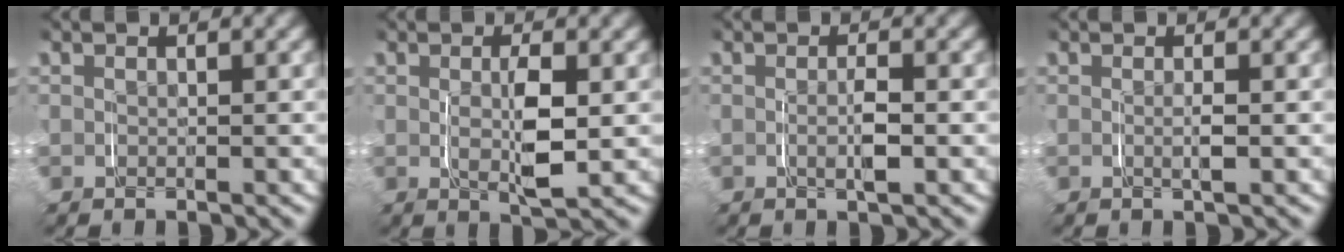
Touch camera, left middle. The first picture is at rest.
{"total": 1.4, "force": [0.2, -0.2, 1.4], "torque": [-0.024, -0.008, 0.008]}
{"total": 0.6, "force": [-0.4, -0.3, 0.4], "torque": [-0.008, -0.002, -0.005]}
{"total": 0.6, "force": [0.1, -0.6, -0.1], "torque": [-0.004, -0.002, 0.002]}